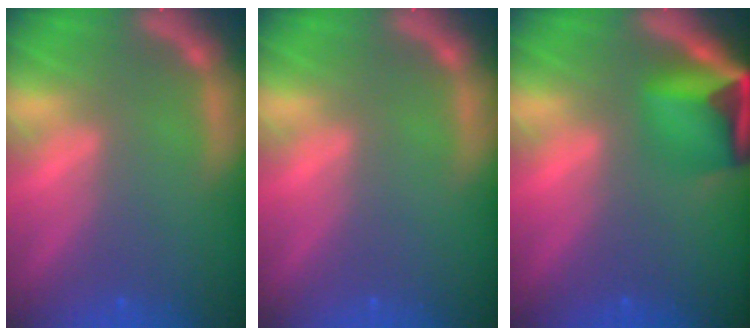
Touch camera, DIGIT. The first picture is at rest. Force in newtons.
{"total": 0.0}
{"total": 6.9}